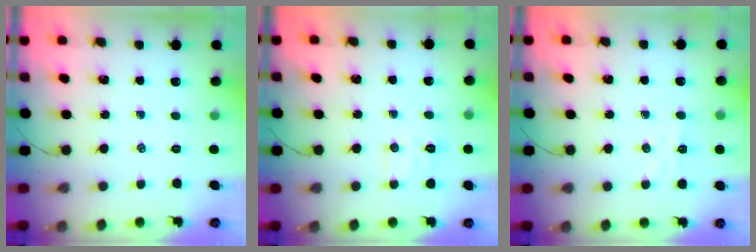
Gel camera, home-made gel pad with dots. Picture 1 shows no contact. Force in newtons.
{"total": 6.7, "press": 6.6, "slide": 1.3}
{"total": 4.4, "press": 4.3, "slide": 1.2}